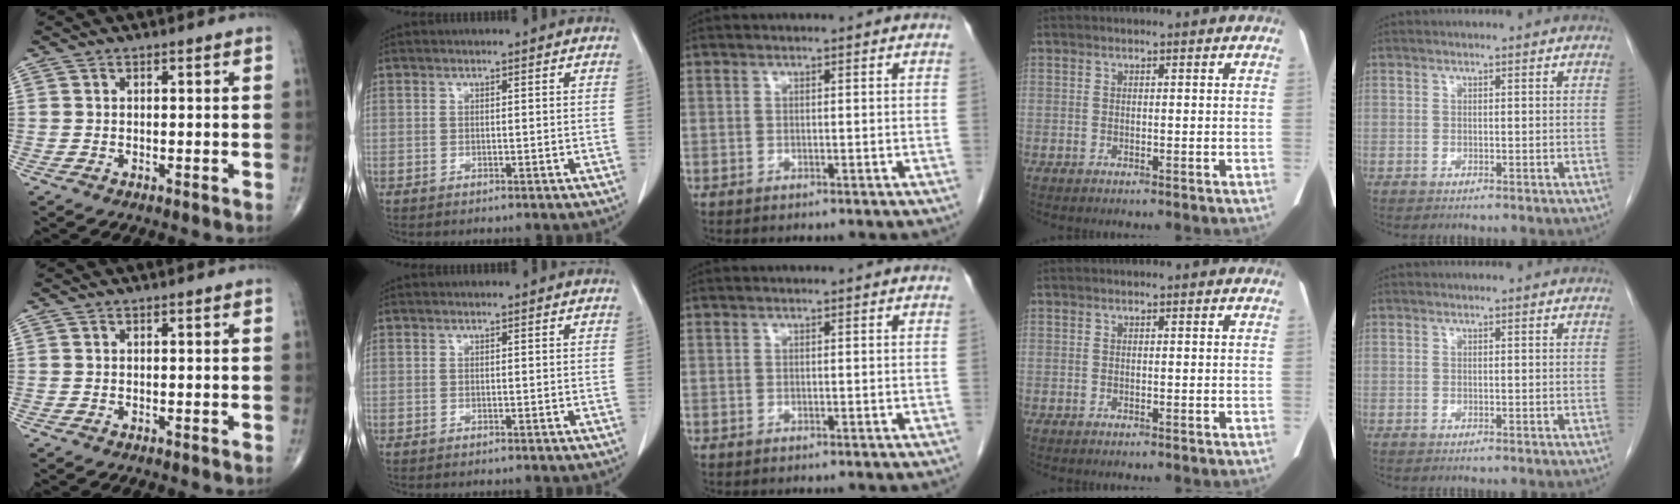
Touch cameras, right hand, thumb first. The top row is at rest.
{}